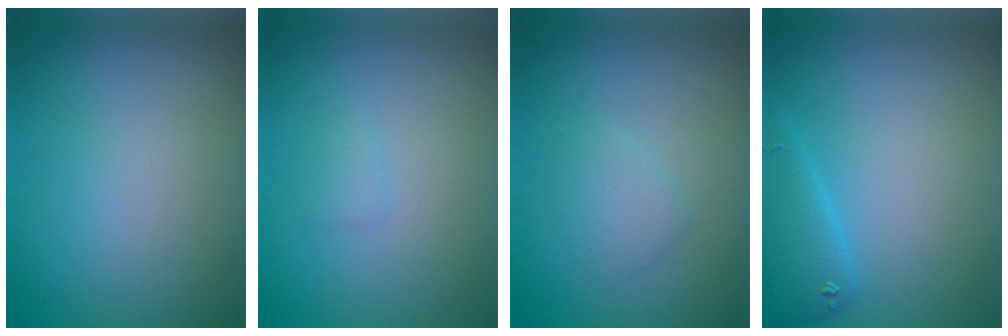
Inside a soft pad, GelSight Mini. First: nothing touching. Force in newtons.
{"total": 0.7, "press": 0.7, "slide": 0.1}
{"total": 1.4, "press": 1.4, "slide": 0.1}
{"total": 2.9, "press": 2.9, "slide": 0.2}